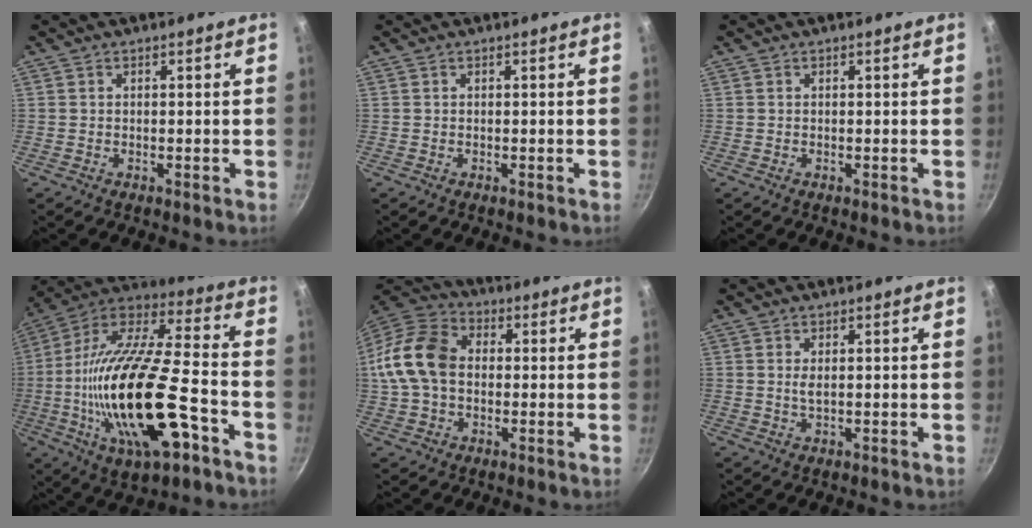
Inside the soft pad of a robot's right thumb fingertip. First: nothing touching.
{"total": 0.0}
{"total": 0.0}
{"total": 29.4, "force": [-8.4, 11.0, 25.9], "torque": [-0.474, 0.016, -0.148]}
{"total": 14.7, "force": [0.4, 10.7, 10.1], "torque": [-0.176, 0.031, -0.008]}
{"total": 1.6, "force": [0.3, 0.6, 1.4], "torque": [-0.029, -0.001, 0.007]}